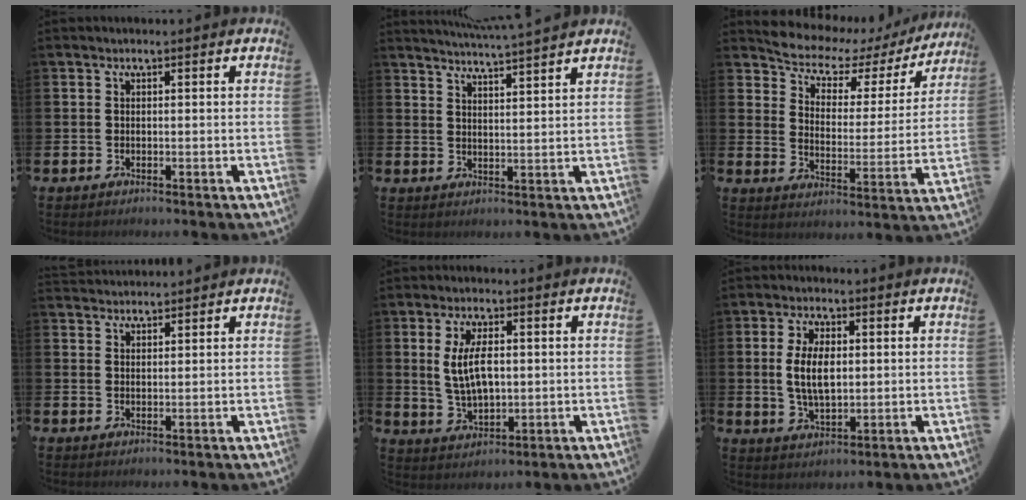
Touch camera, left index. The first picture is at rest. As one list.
[{"total": 4.6, "force": [4.4, -1.2, 0.5], "torque": [-0.016, -0.033, 0.076]}, {"total": 6.5, "force": [5.6, 2.6, 2.0], "torque": [-0.063, -0.040, 0.089]}, {"total": 2.4, "force": [2.4, 0.3, -0.2], "torque": [-0.001, -0.009, 0.044]}, {"total": 6.0, "force": [1.4, 2.8, 5.2], "torque": [-0.088, 0.003, 0.020]}, {"total": 6.3, "force": [1.0, 3.2, 5.3], "torque": [-0.082, 0.001, 0.013]}]